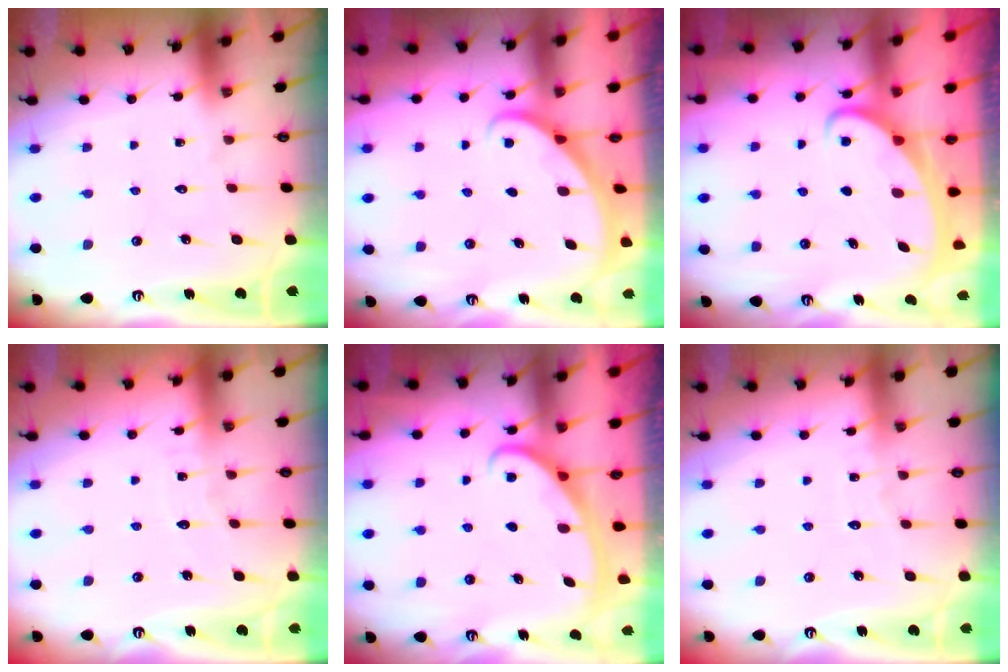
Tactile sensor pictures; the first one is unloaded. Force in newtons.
{"total": 1.9, "press": 1.9, "slide": 0.1}
{"total": 2.2, "press": 2.1, "slide": 0.3}
{"total": 4.2, "press": 4.2, "slide": 0.3}
{"total": 3.0, "press": 3.0, "slide": 0.4}
{"total": 2.7, "press": 2.7, "slide": 0.3}